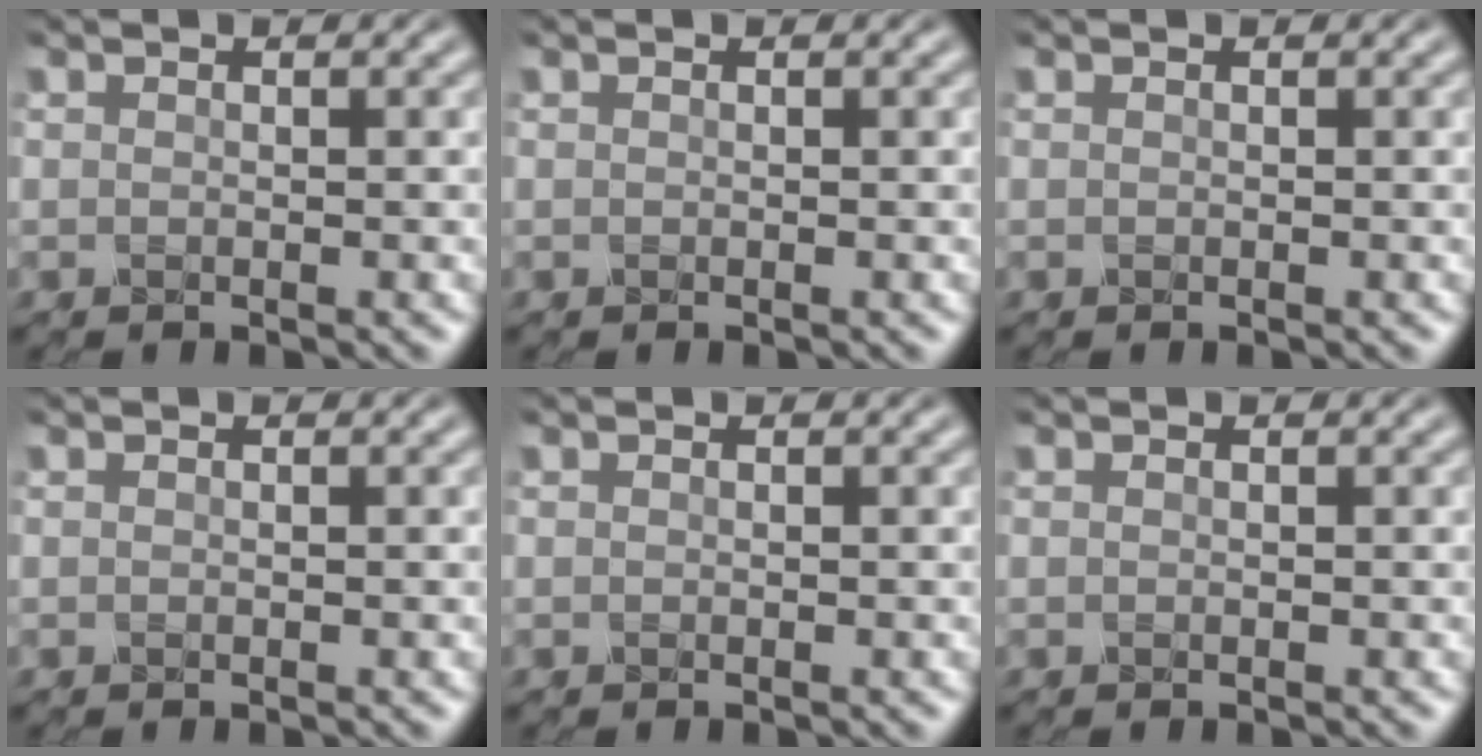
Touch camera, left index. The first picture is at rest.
{"total": 0.0}
{"total": 0.0}
{"total": 0.0}
{"total": 0.0}
{"total": 0.0}